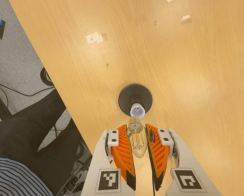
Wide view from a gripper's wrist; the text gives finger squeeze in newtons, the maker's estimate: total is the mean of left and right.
{"total": 20.8, "left": 24.4, "right": 17.1}